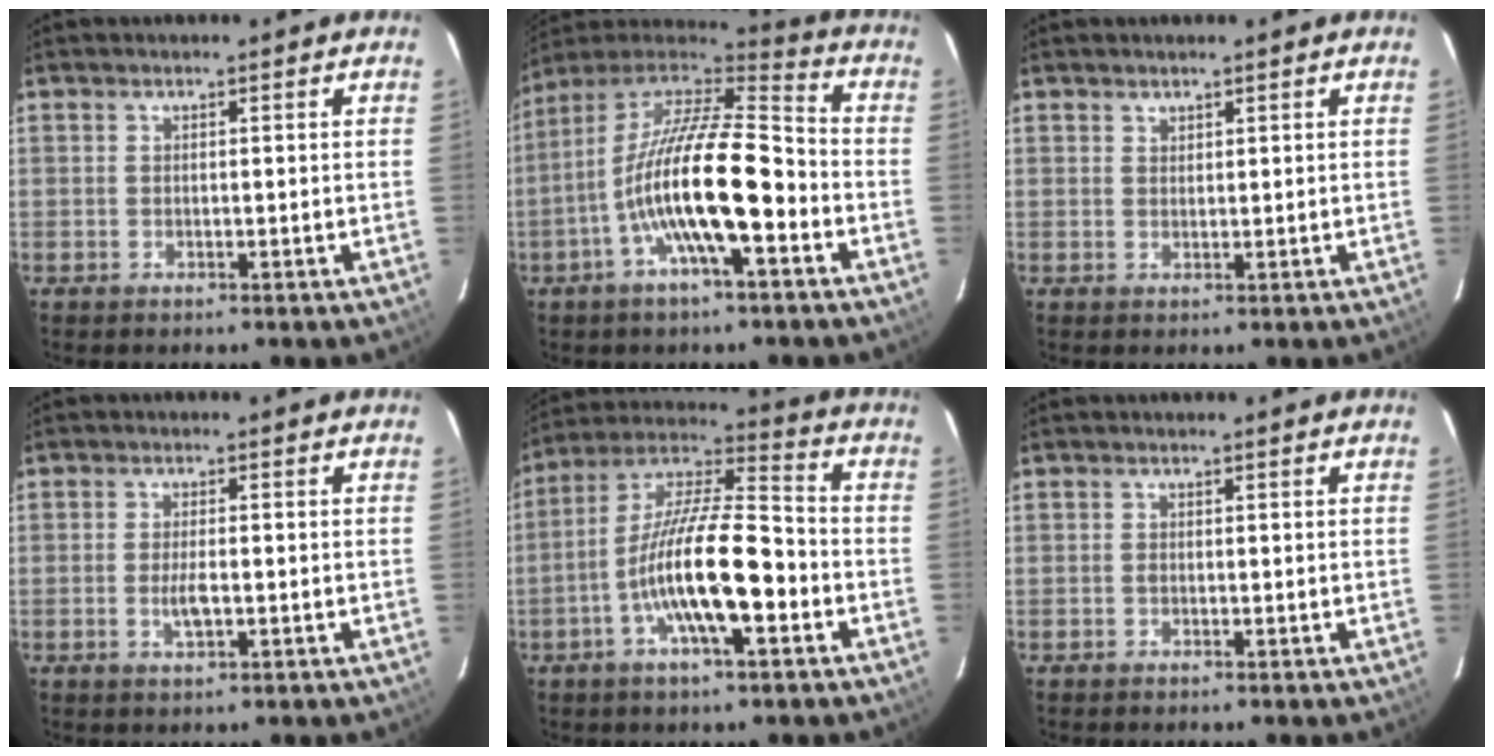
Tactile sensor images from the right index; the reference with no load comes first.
{"total": 18.0, "force": [-6.2, 4.5, 16.3], "torque": [-0.298, -0.010, -0.122]}
{"total": 0.9, "force": [0.8, 0.4, 0.1], "torque": [0.000, 0.002, 0.016]}
{"total": 3.1, "force": [-0.7, 1.0, 2.8], "torque": [-0.055, -0.003, -0.011]}
{"total": 15.7, "force": [-5.2, 3.8, 14.3], "torque": [-0.268, -0.002, -0.098]}
{"total": 0.0}